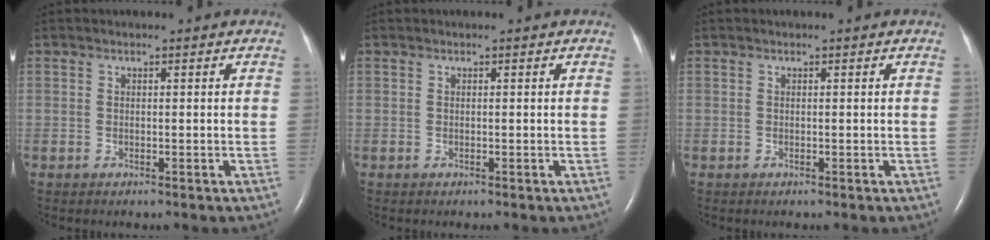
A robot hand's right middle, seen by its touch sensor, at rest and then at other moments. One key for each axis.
{"total": 0.0}
{"total": 0.0}